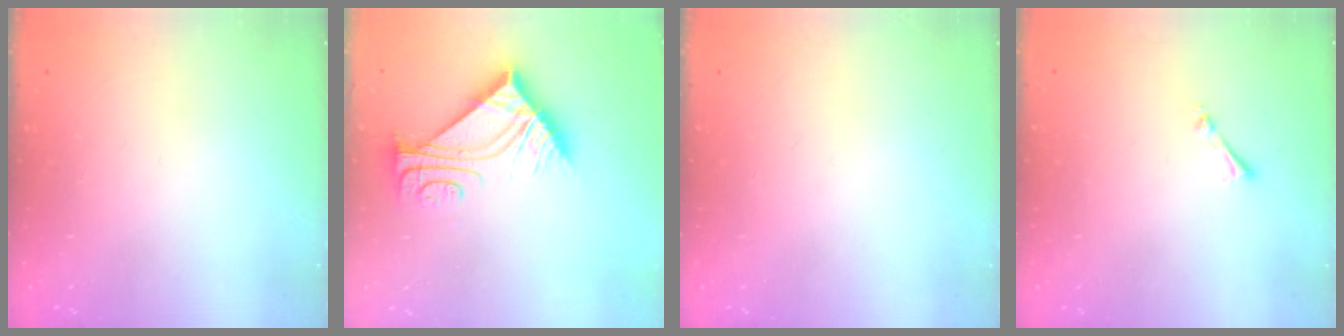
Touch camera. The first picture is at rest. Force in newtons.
{"total": 9.4, "press": 9.4, "slide": 0.2}
{"total": 0.0}
{"total": 0.6, "press": 0.6, "slide": 0.2}